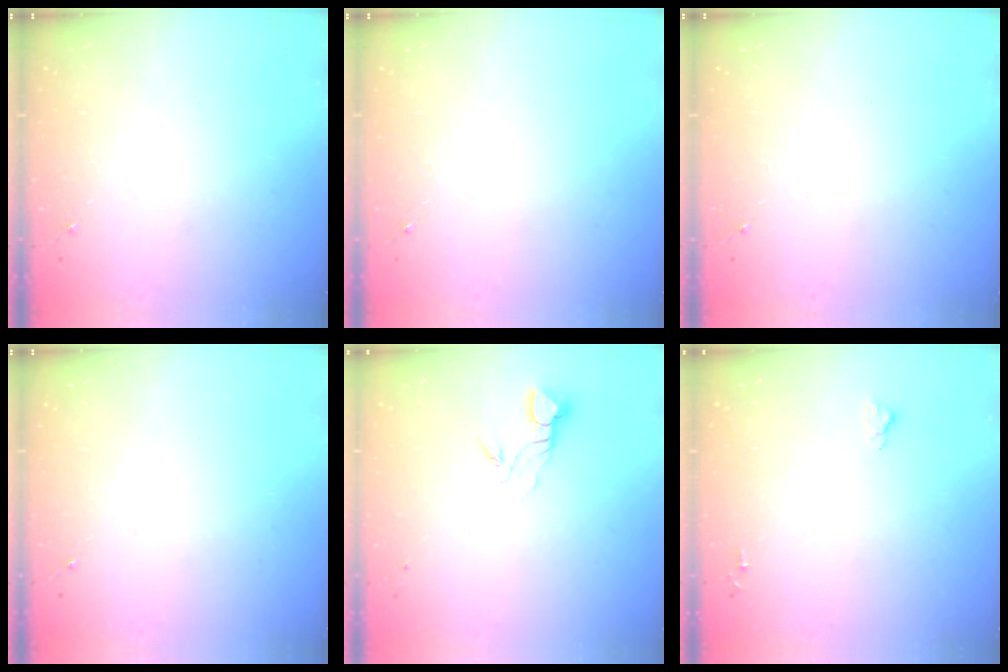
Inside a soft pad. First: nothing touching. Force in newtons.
{"total": 0.0}
{"total": 0.0}
{"total": 0.0}
{"total": 3.7, "press": 3.6, "slide": 0.3}
{"total": 2.6, "press": 2.5, "slide": 0.3}